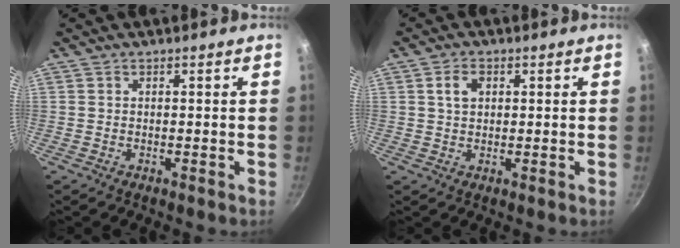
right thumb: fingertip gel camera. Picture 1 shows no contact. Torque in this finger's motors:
{"motor_torque": [0.00, 0.00, 0.00, 0.00, 0.00]}